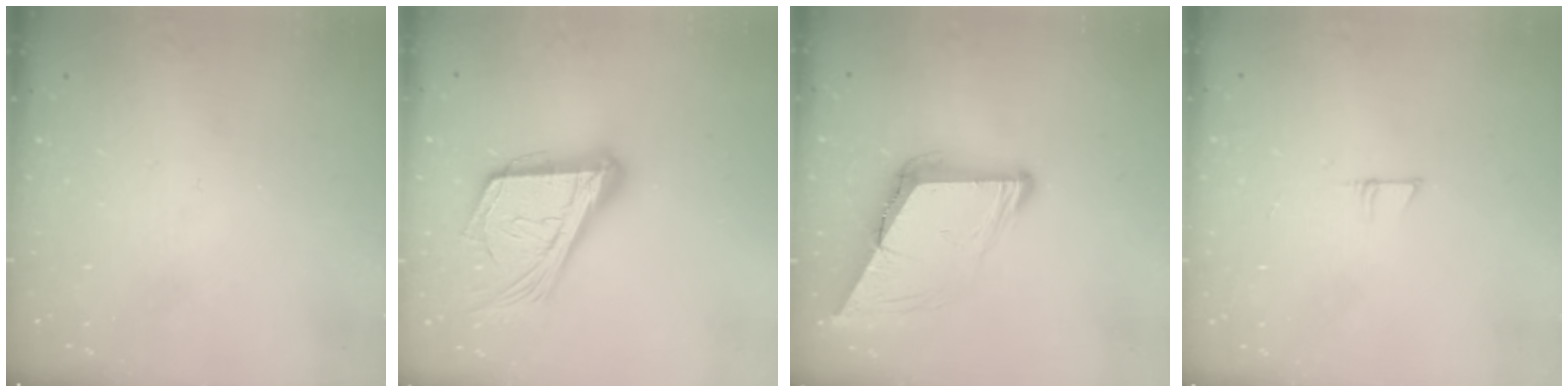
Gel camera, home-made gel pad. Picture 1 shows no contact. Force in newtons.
{"total": 23.2, "press": 22.7, "slide": 5.0}
{"total": 9.5, "press": 9.4, "slide": 1.6}
{"total": 3.9, "press": 3.9, "slide": 0.3}